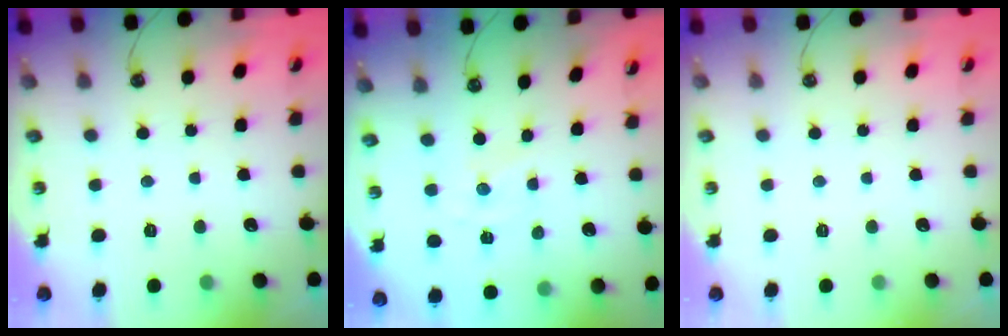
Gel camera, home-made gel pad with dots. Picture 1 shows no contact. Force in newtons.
{"total": 0.0}
{"total": 0.0}